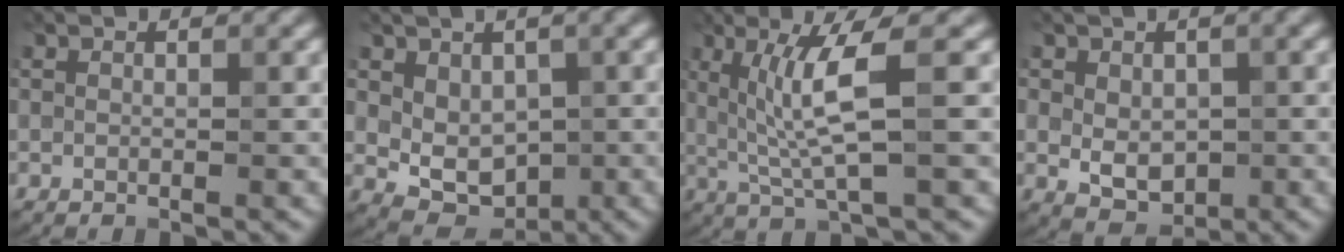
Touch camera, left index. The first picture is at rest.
{"total": 3.3, "force": [0.1, 2.6, 2.1], "torque": [-0.033, -0.012, 0.006]}
{"total": 4.2, "force": [0.5, 0.2, 4.2], "torque": [-0.089, -0.006, 0.015]}
{"total": 2.6, "force": [-0.5, 2.0, 1.7], "torque": [-0.026, -0.009, -0.004]}